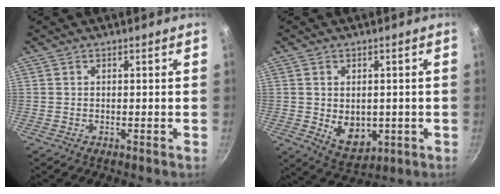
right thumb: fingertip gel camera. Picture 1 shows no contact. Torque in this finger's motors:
{"motor_torque": [-0.47, 0.67, 0.54, 0.42, 0.02]}